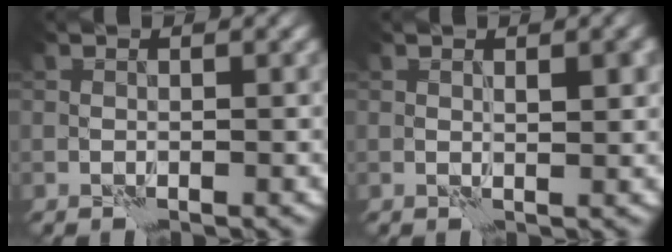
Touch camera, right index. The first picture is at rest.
{"total": 1.9, "force": [0.7, 0.8, 1.6], "torque": [-0.020, -0.004, 0.014]}